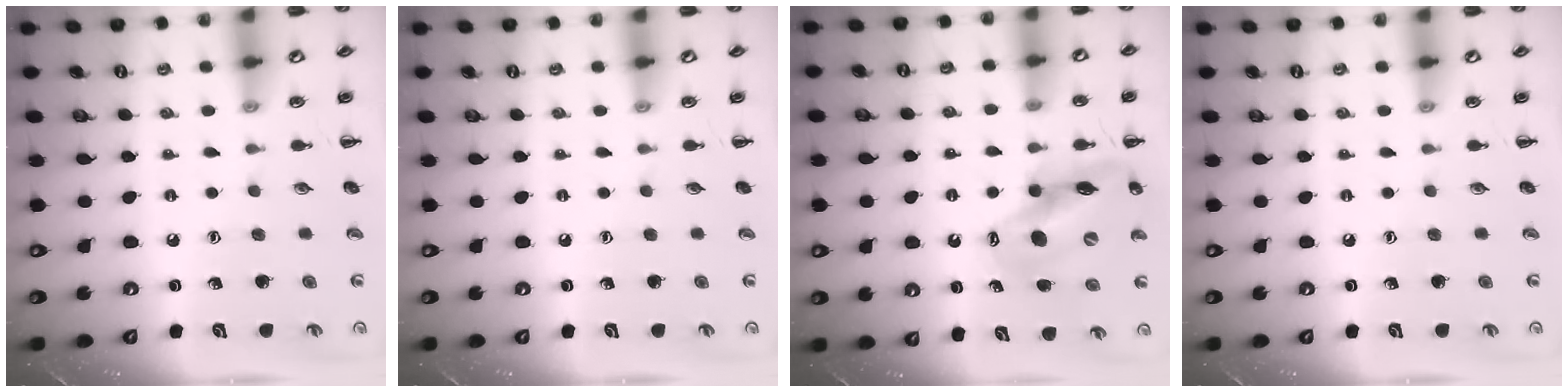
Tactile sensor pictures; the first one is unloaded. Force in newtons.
{"total": 0.0}
{"total": 12.1, "press": 11.5, "slide": 3.5}
{"total": 0.0}